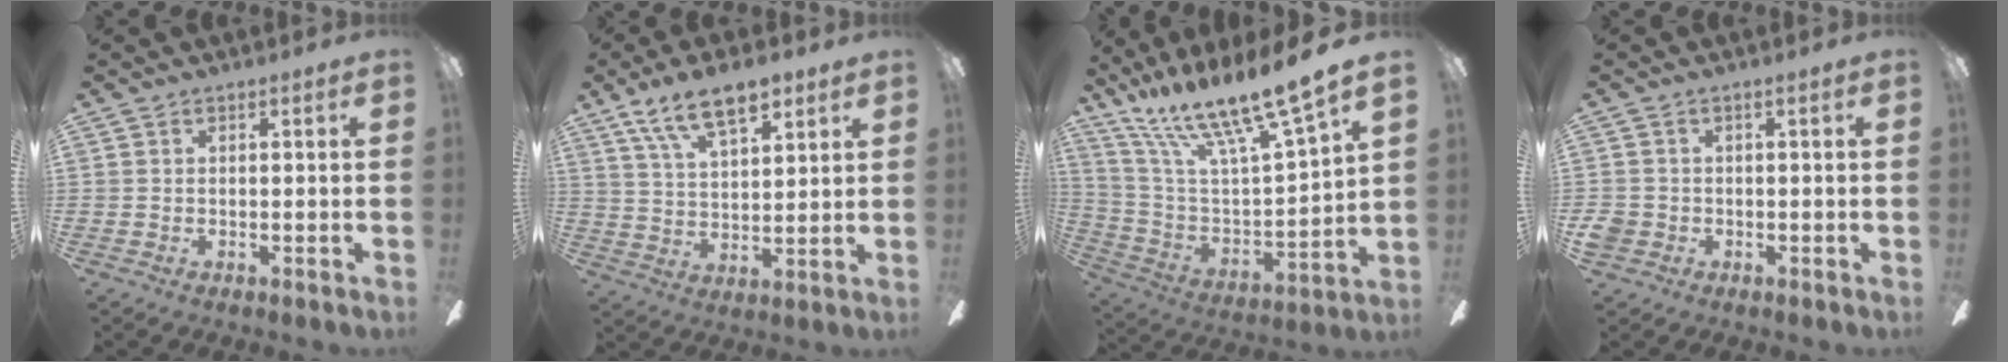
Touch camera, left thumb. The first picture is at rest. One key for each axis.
{"total": 12.5, "fx": 8.7, "fy": 5.0, "fz": 7.4, "tx": -0.133, "ty": -0.032, "tz": 0.159}
{"total": 19.9, "fx": 16.2, "fy": 2.0, "fz": 11.4, "tx": -0.217, "ty": -0.107, "tz": 0.267}
{"total": 2.5, "fx": -0.9, "fy": 2.1, "fz": 0.9, "tx": -0.014, "ty": 0.004, "tz": -0.016}